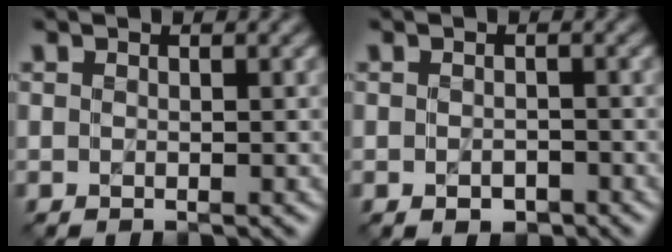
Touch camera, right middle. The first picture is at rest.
{"total": 1.3, "force": [-0.6, 0.8, 0.9], "torque": [-0.017, -0.002, -0.011]}